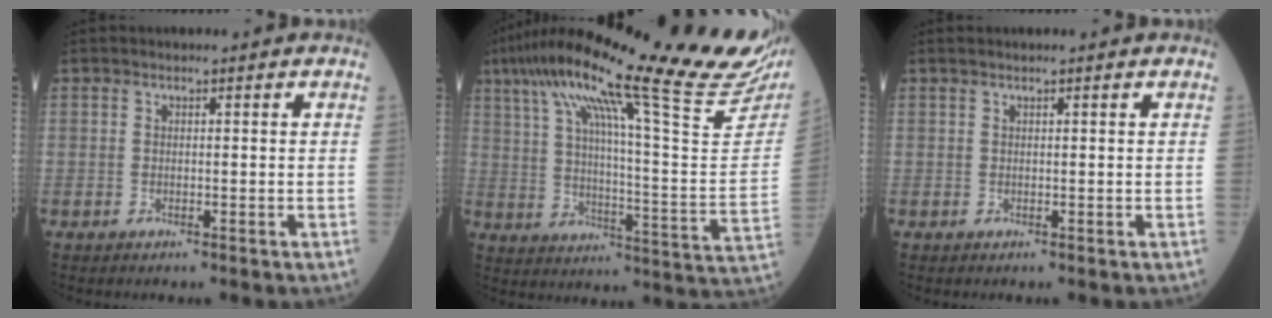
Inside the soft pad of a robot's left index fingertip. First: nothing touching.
{"total": 34.5, "force": [26.9, 2.5, 21.4], "torque": [-0.288, -0.025, 0.359]}
{"total": 1.0, "force": [0.8, -0.2, 0.6], "torque": [-0.019, 0.012, 0.019]}